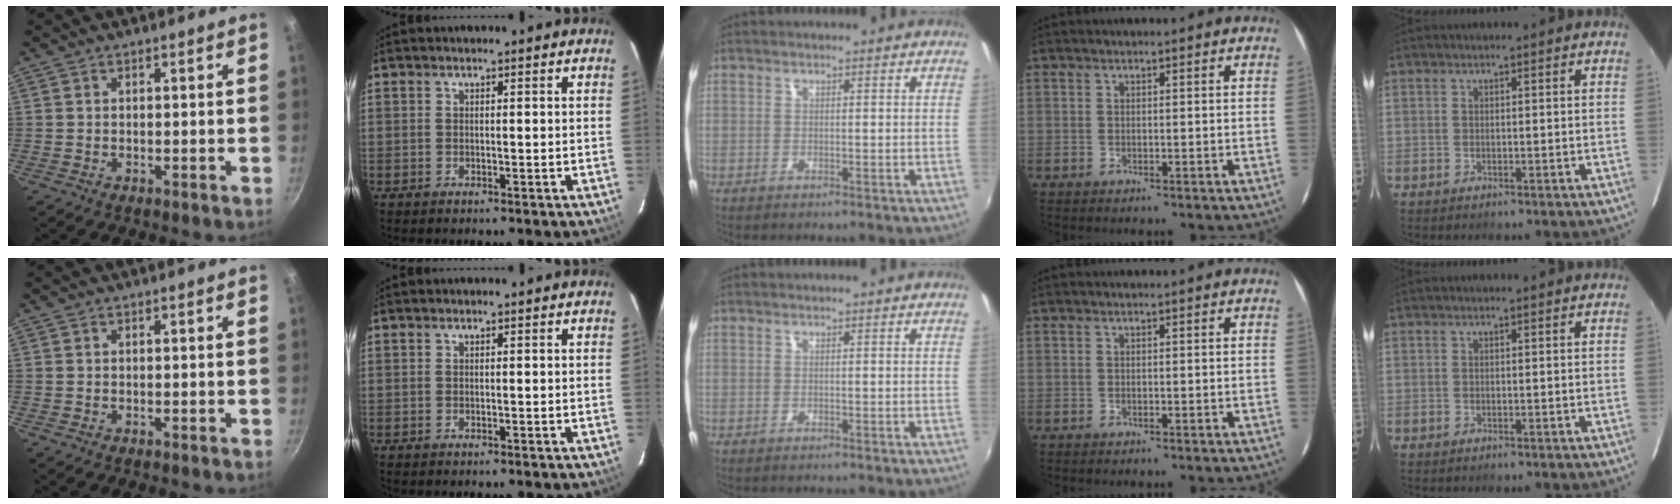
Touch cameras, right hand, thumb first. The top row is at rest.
{}